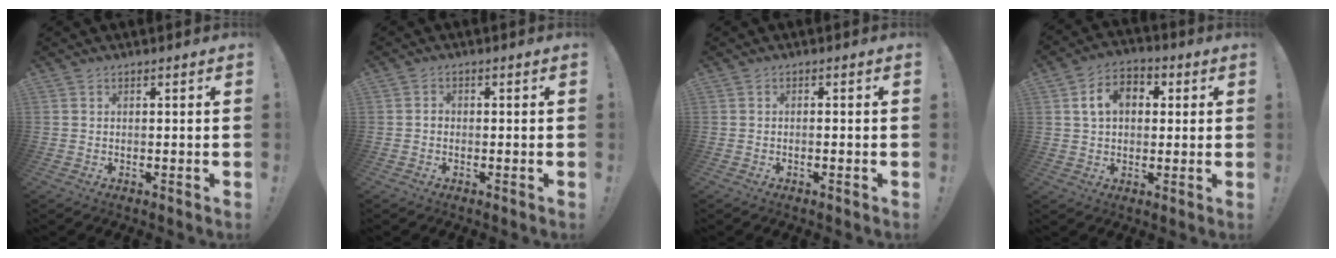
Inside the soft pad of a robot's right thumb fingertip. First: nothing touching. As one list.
[{"total": 1.2, "force": [-0.7, 0.9, 0.4], "torque": [-0.010, 0.006, -0.014]}, {"total": 0.9, "force": [-0.7, -0.1, 0.5], "torque": [-0.011, 0.000, -0.011]}, {"total": 9.5, "force": [2.2, 7.1, 5.9], "torque": [-0.096, 0.013, 0.043]}]